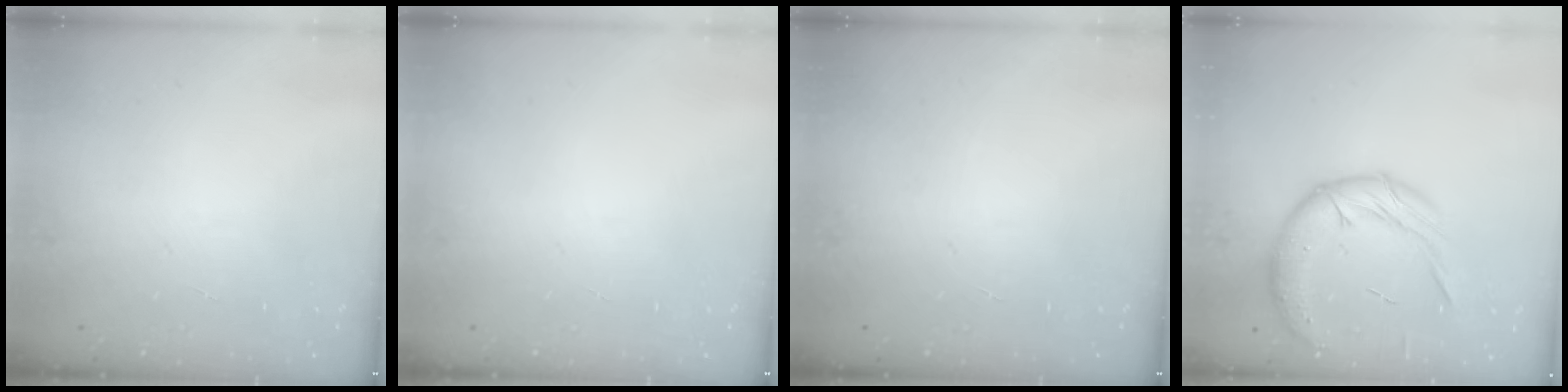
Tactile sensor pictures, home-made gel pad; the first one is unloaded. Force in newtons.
{"total": 0.0}
{"total": 0.0}
{"total": 16.1, "press": 15.9, "slide": 2.5}